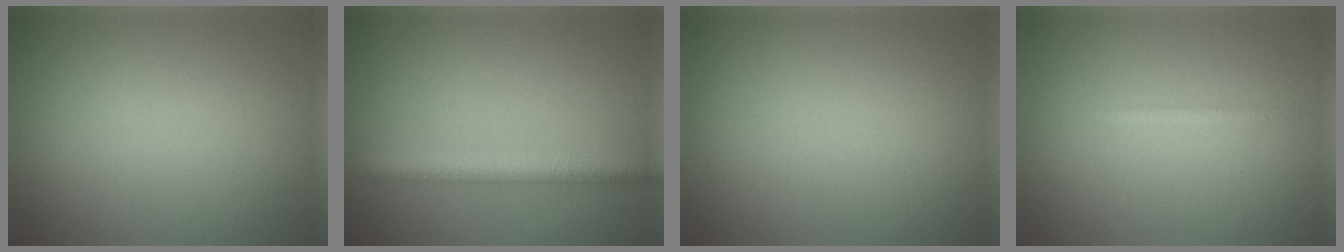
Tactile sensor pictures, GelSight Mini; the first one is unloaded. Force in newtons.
{"total": 4.0, "press": 4.0, "slide": 0.2}
{"total": 0.0}
{"total": 0.7, "press": 0.7, "slide": 0.1}